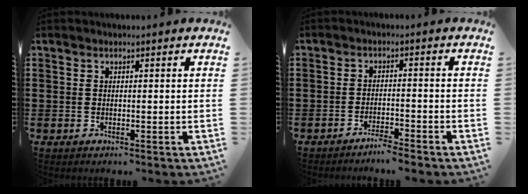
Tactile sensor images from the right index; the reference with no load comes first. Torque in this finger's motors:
{"motor_torque": [0.50, 0.64, 0.03, 0.02]}